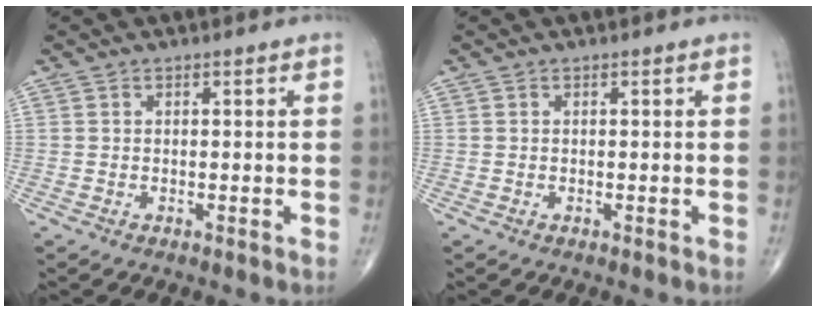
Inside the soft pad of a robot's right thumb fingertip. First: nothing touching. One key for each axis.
{"total": 0.0}